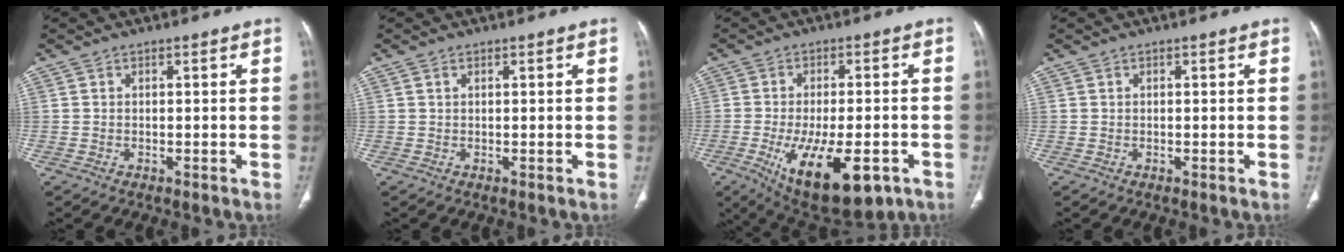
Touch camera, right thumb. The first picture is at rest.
{"total": 0.0}
{"total": 18.0, "force": [-7.5, 7.6, 14.5], "torque": [-0.228, -0.001, -0.095]}
{"total": 0.0}